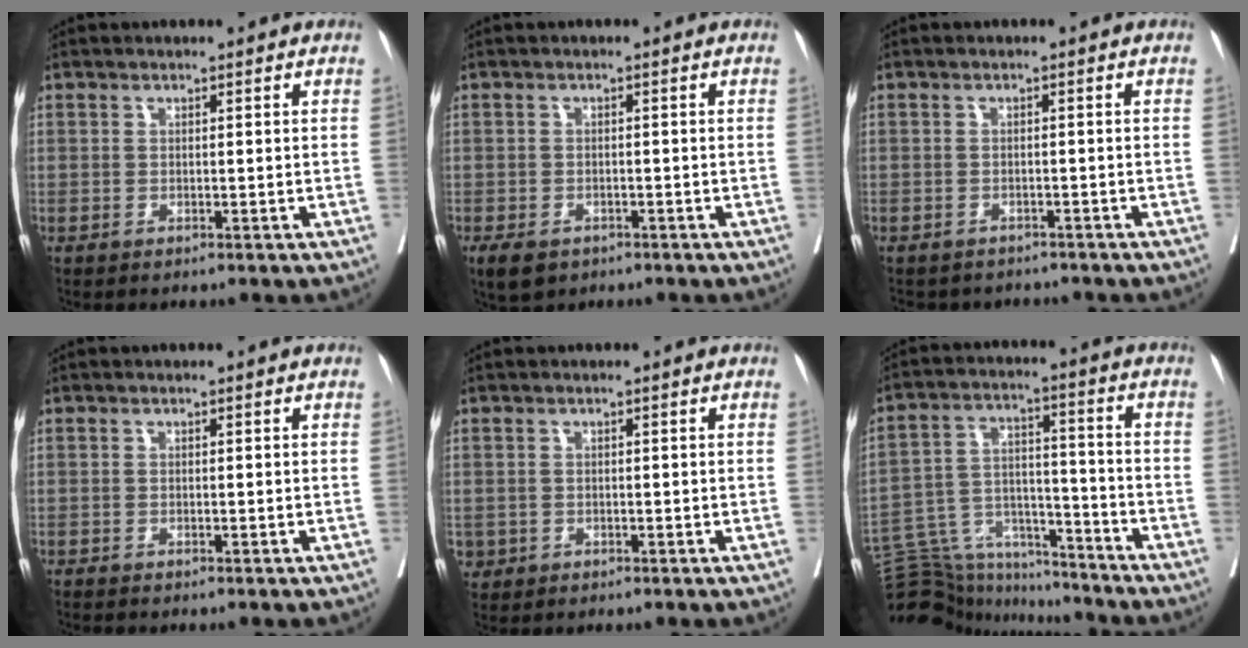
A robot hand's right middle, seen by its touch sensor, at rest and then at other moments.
{"total": 5.1, "force": [-3.4, 2.9, 2.4], "torque": [-0.043, -0.007, -0.049]}
{"total": 7.3, "force": [-6.7, 2.6, 1.4], "torque": [-0.027, -0.001, -0.081]}
{"total": 1.4, "force": [-1.3, -0.2, 0.4], "torque": [-0.010, -0.002, -0.025]}
{"total": 1.4, "force": [-0.6, 1.2, 0.3], "torque": [-0.007, 0.003, -0.007]}
{"total": 16.0, "force": [-15.3, 4.0, 2.6], "torque": [-0.059, 0.044, -0.246]}